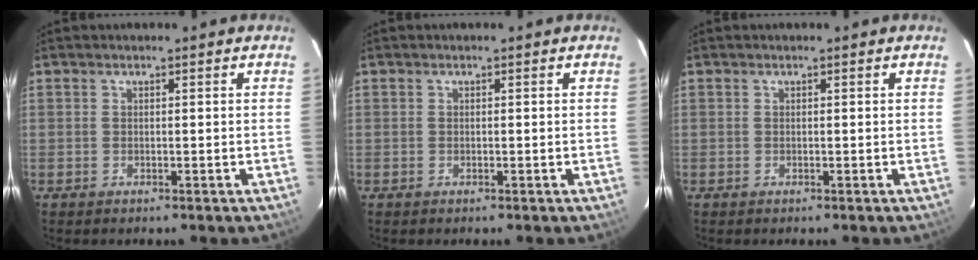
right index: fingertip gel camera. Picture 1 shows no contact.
{"total": 0.0}
{"total": 0.0}